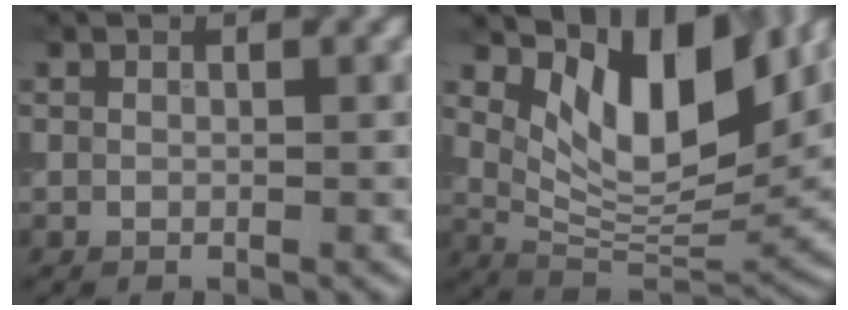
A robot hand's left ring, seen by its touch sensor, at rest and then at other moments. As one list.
[{"total": 9.2, "force": [4.2, 4.1, 7.1], "torque": [-0.116, -0.012, 0.075]}]